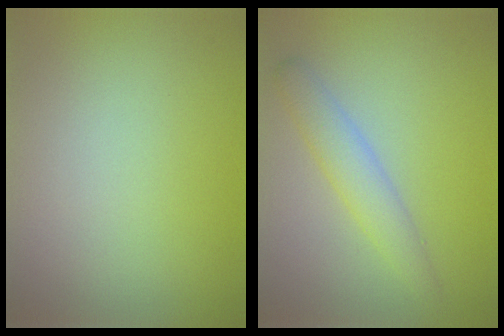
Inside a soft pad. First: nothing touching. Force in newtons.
{"total": 2.7, "press": 2.7, "slide": 0.0}